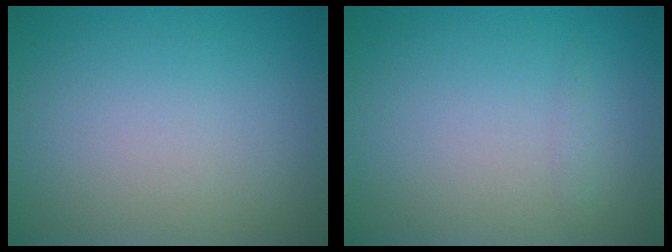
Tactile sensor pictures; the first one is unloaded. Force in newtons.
{"total": 0.6, "press": 0.6, "slide": 0.1}